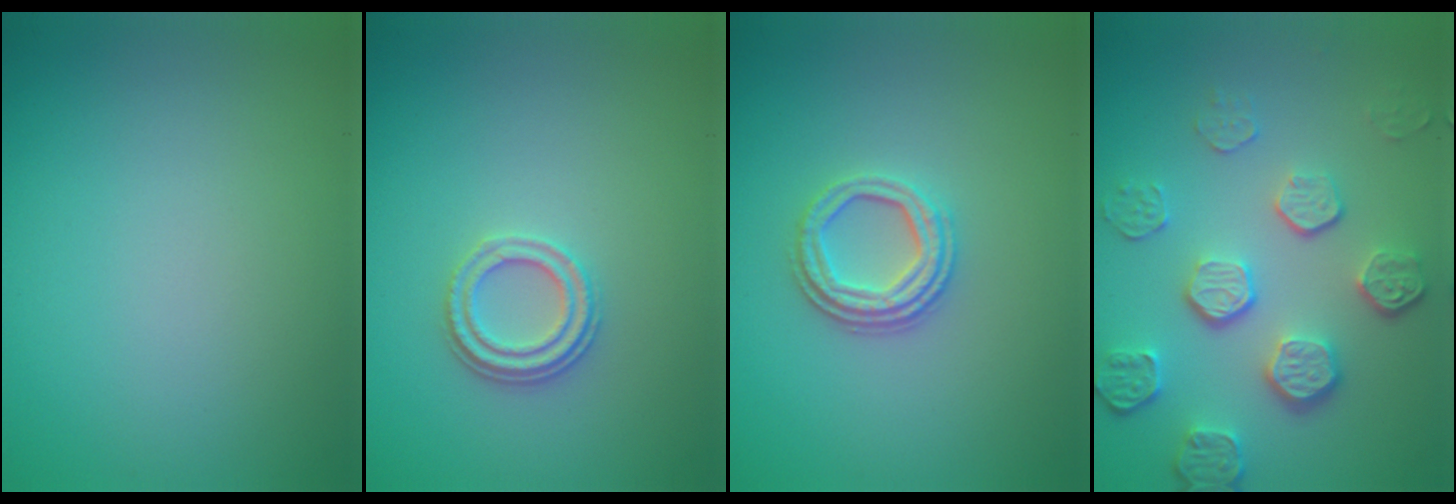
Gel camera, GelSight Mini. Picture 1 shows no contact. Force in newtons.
{"total": 2.3, "press": 2.1, "slide": 1.0}
{"total": 3.1, "press": 2.6, "slide": 1.6}
{"total": 5.6, "press": 4.0, "slide": 3.9}